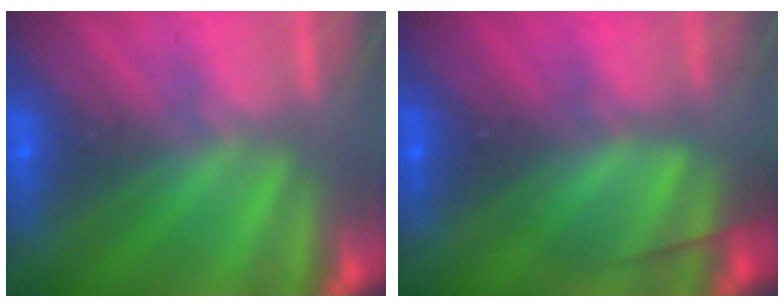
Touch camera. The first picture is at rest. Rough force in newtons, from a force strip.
{"total": 2.9}